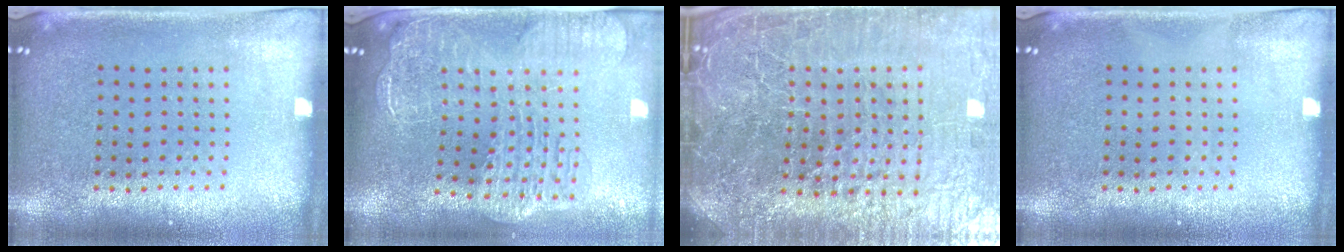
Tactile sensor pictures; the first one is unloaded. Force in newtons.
{"total": 2.9, "press": 2.4, "slide": 1.7}
{"total": 7.8, "press": 6.7, "slide": 3.9}
{"total": 0.0}